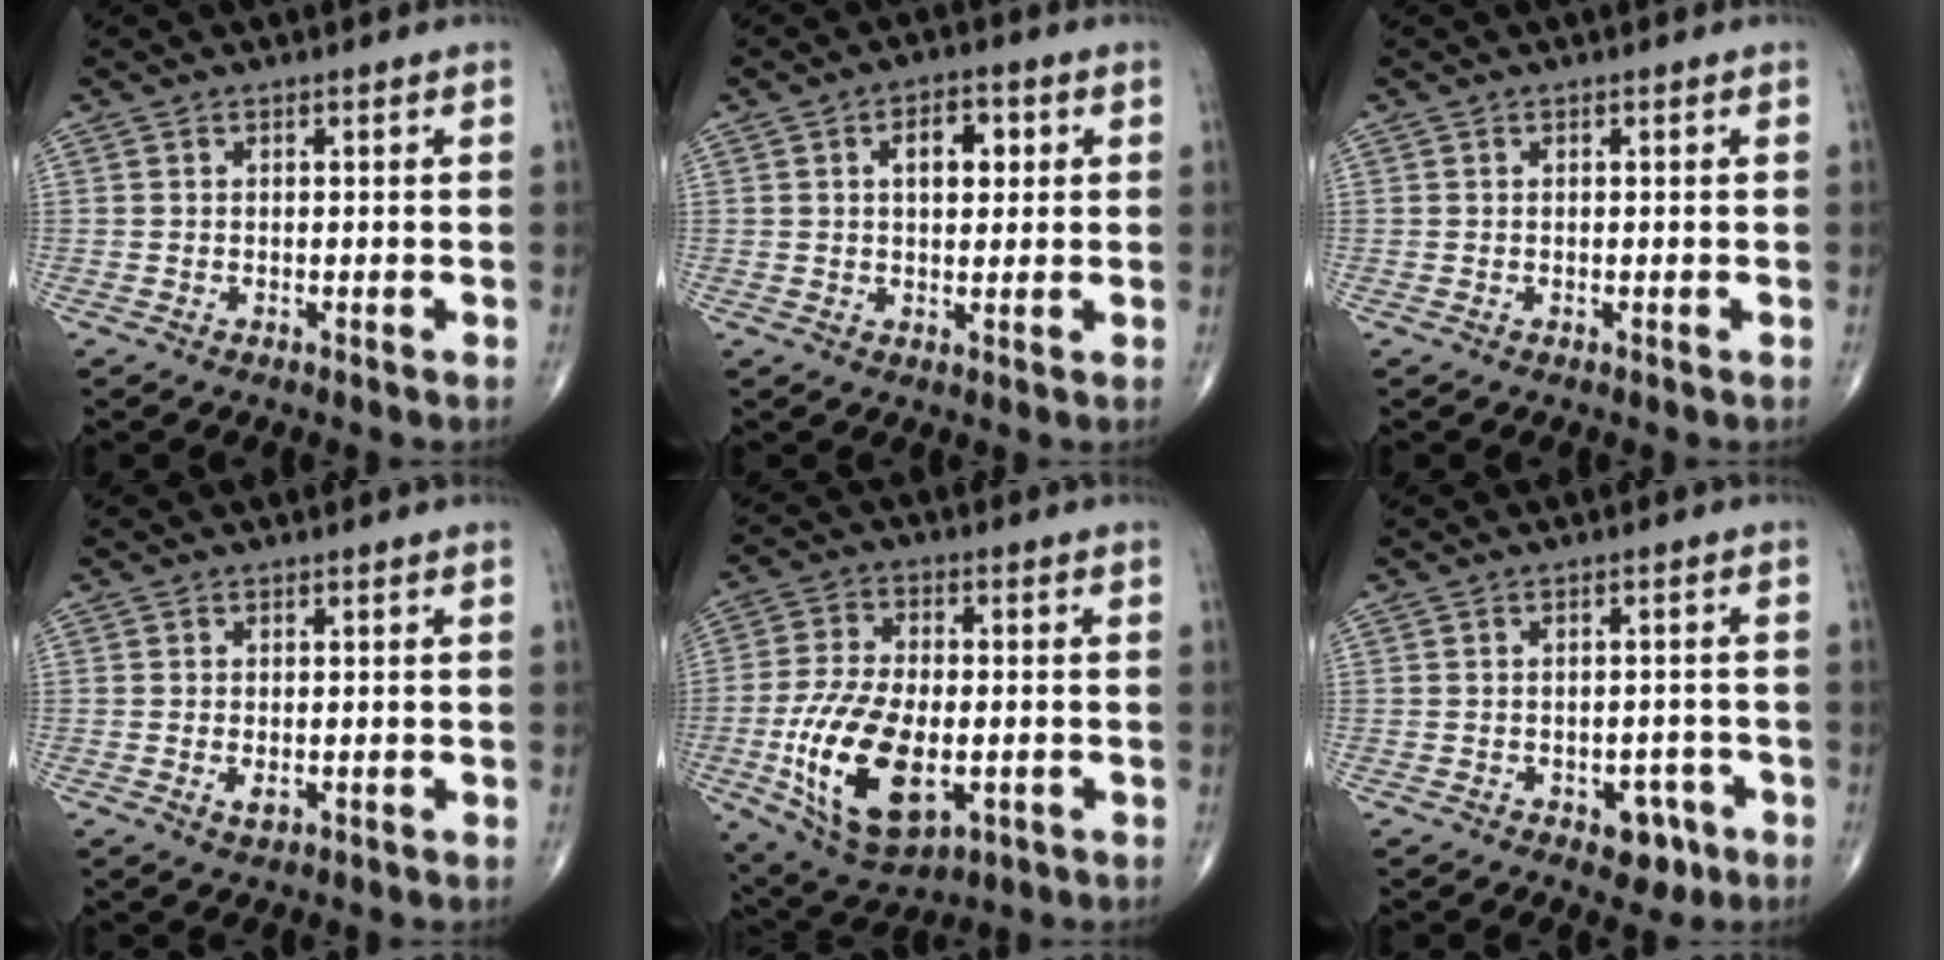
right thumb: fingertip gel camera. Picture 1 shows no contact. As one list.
[{"total": 6.5, "force": [1.7, 3.7, 5.1], "torque": [-0.058, 0.004, 0.024]}, {"total": 0.0}, {"total": 1.7, "force": [-0.4, 0.9, 1.4], "torque": [-0.022, -0.002, -0.005]}, {"total": 17.8, "force": [-4.3, 9.5, 14.5], "torque": [-0.267, 0.001, -0.060]}, {"total": 4.7, "force": [-2.4, 3.1, 2.7], "torque": [-0.010, 0.018, -0.026]}]